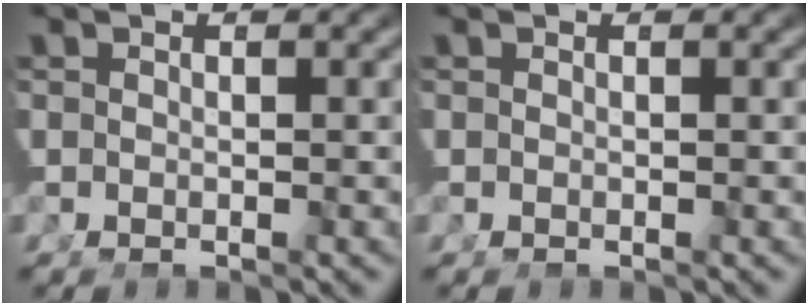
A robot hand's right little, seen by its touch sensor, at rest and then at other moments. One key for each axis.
{"total": 0.0}